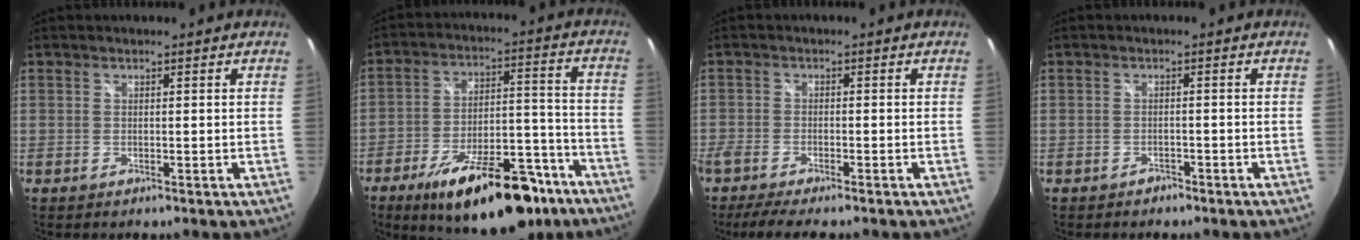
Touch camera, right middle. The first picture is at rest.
{"total": 23.0, "force": [-15.8, 8.5, 14.4], "torque": [-0.225, -0.001, -0.221]}
{"total": 6.4, "force": [-5.4, 0.9, 3.3], "torque": [-0.085, -0.025, -0.095]}
{"total": 1.4, "force": [-1.2, 0.7, 0.0], "torque": [-0.004, 0.002, -0.019]}